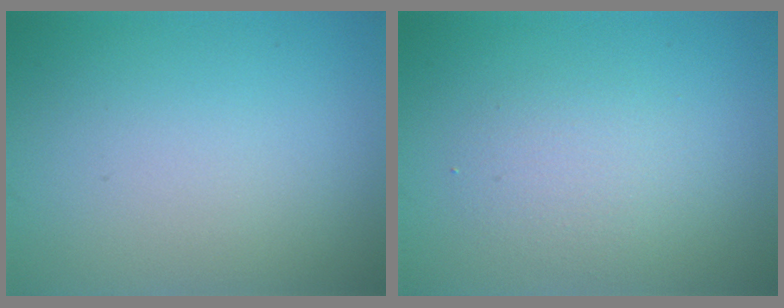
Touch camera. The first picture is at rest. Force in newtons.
{"total": 2.4, "press": 2.4, "slide": 0.1}